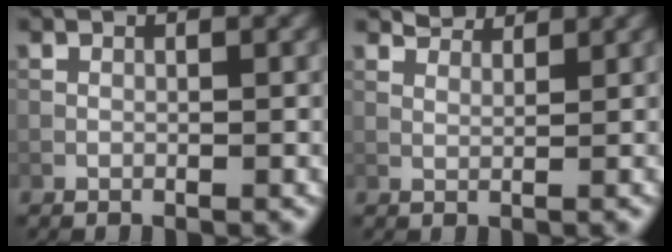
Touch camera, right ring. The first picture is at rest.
{"total": 2.2, "force": [2.0, 0.4, 0.6], "torque": [-0.018, -0.006, 0.037]}